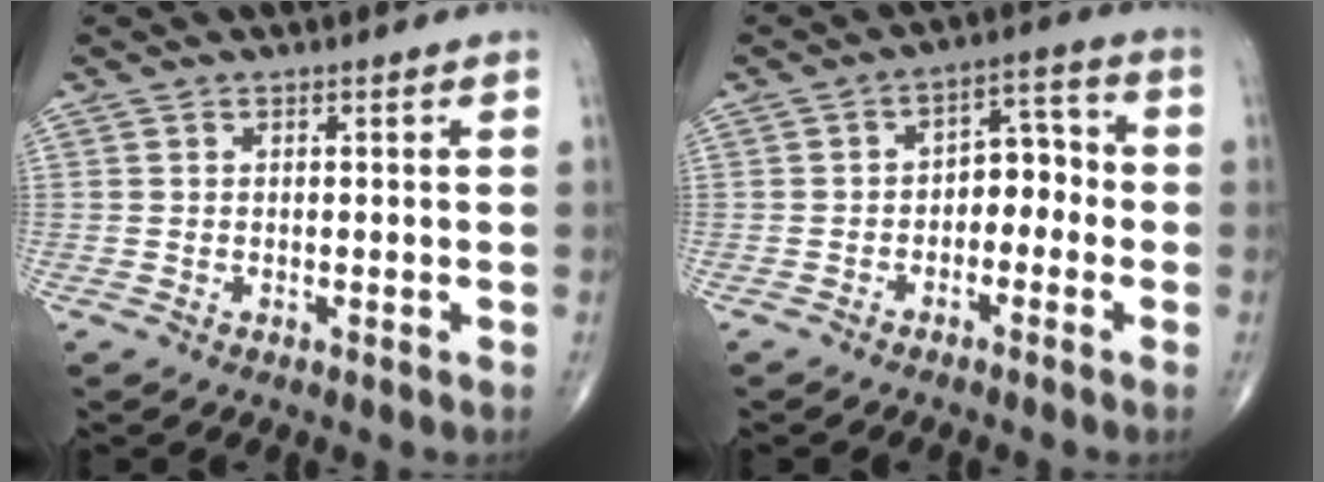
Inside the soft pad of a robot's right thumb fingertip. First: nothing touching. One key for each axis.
{"total": 6.5, "fx": -1.7, "fy": 4.3, "fz": 4.5, "tx": -0.037, "ty": 0.038, "tz": -0.040}